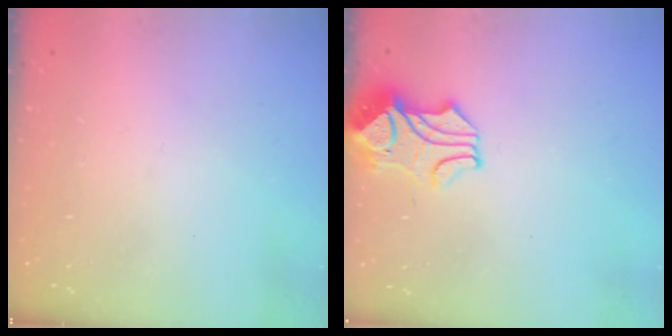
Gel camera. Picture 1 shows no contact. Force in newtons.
{"total": 2.3, "press": 2.0, "slide": 1.2}